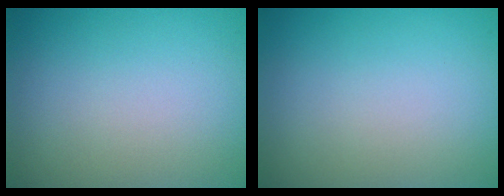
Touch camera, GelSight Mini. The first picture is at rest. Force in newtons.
{"total": 0.0}